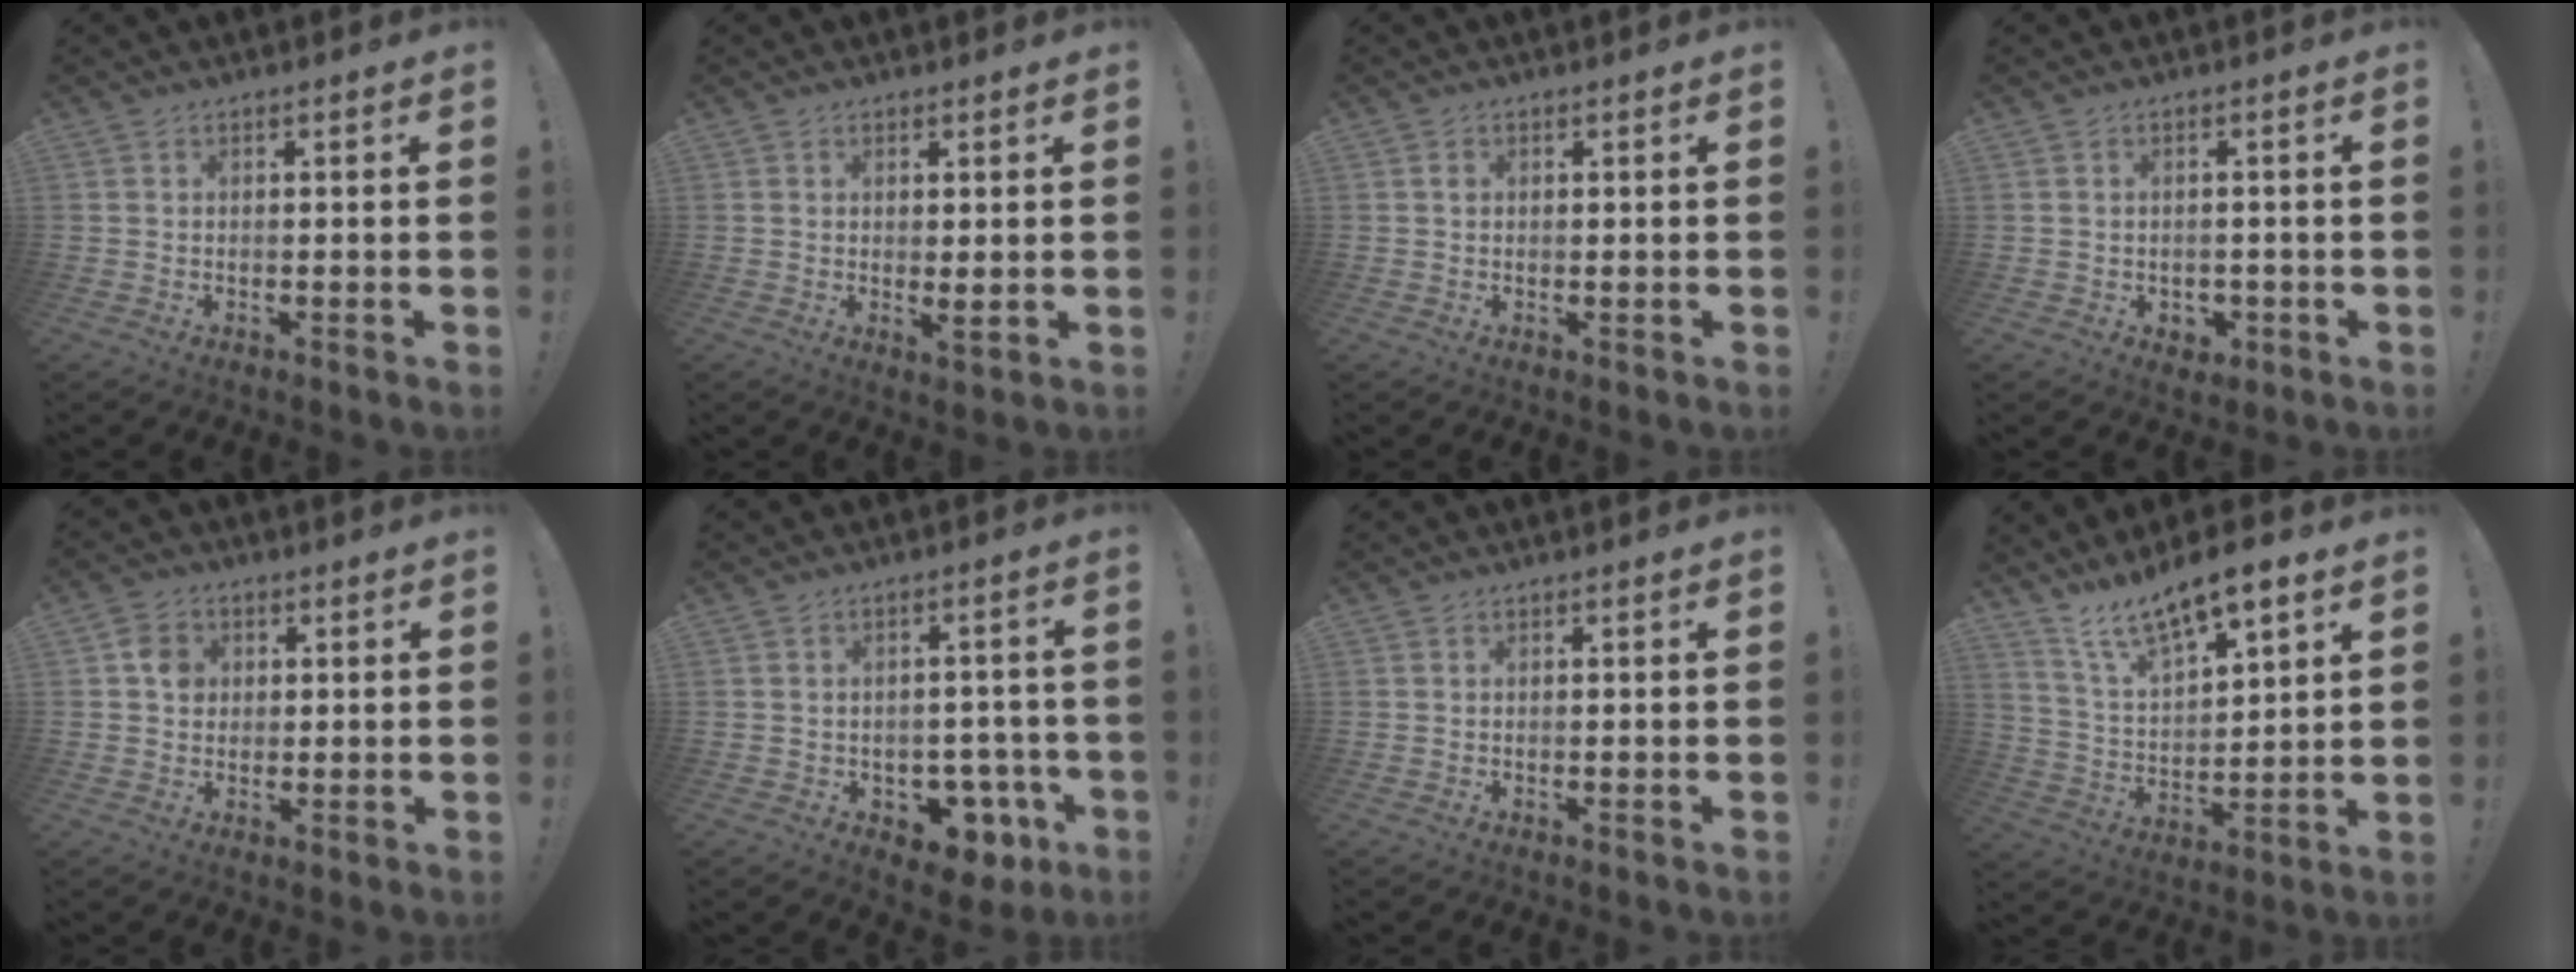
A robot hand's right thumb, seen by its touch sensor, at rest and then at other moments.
{"total": 2.7, "force": [0.8, 0.6, 2.5], "torque": [-0.035, -0.008, 0.014]}
{"total": 1.1, "force": [0.3, 0.8, 0.7], "torque": [-0.014, 0.004, 0.005]}
{"total": 3.2, "force": [-0.1, 2.9, 1.2], "torque": [-0.012, 0.000, 0.001]}
{"total": 5.4, "force": [1.0, 4.7, 2.5], "torque": [-0.031, 0.008, 0.018]}
{"total": 8.4, "force": [-3.8, 6.1, 4.5], "torque": [-0.039, 0.032, -0.052]}
{"total": 0.0}
{"total": 12.2, "force": [10.0, 3.6, 6.1], "torque": [-0.122, -0.073, 0.179]}